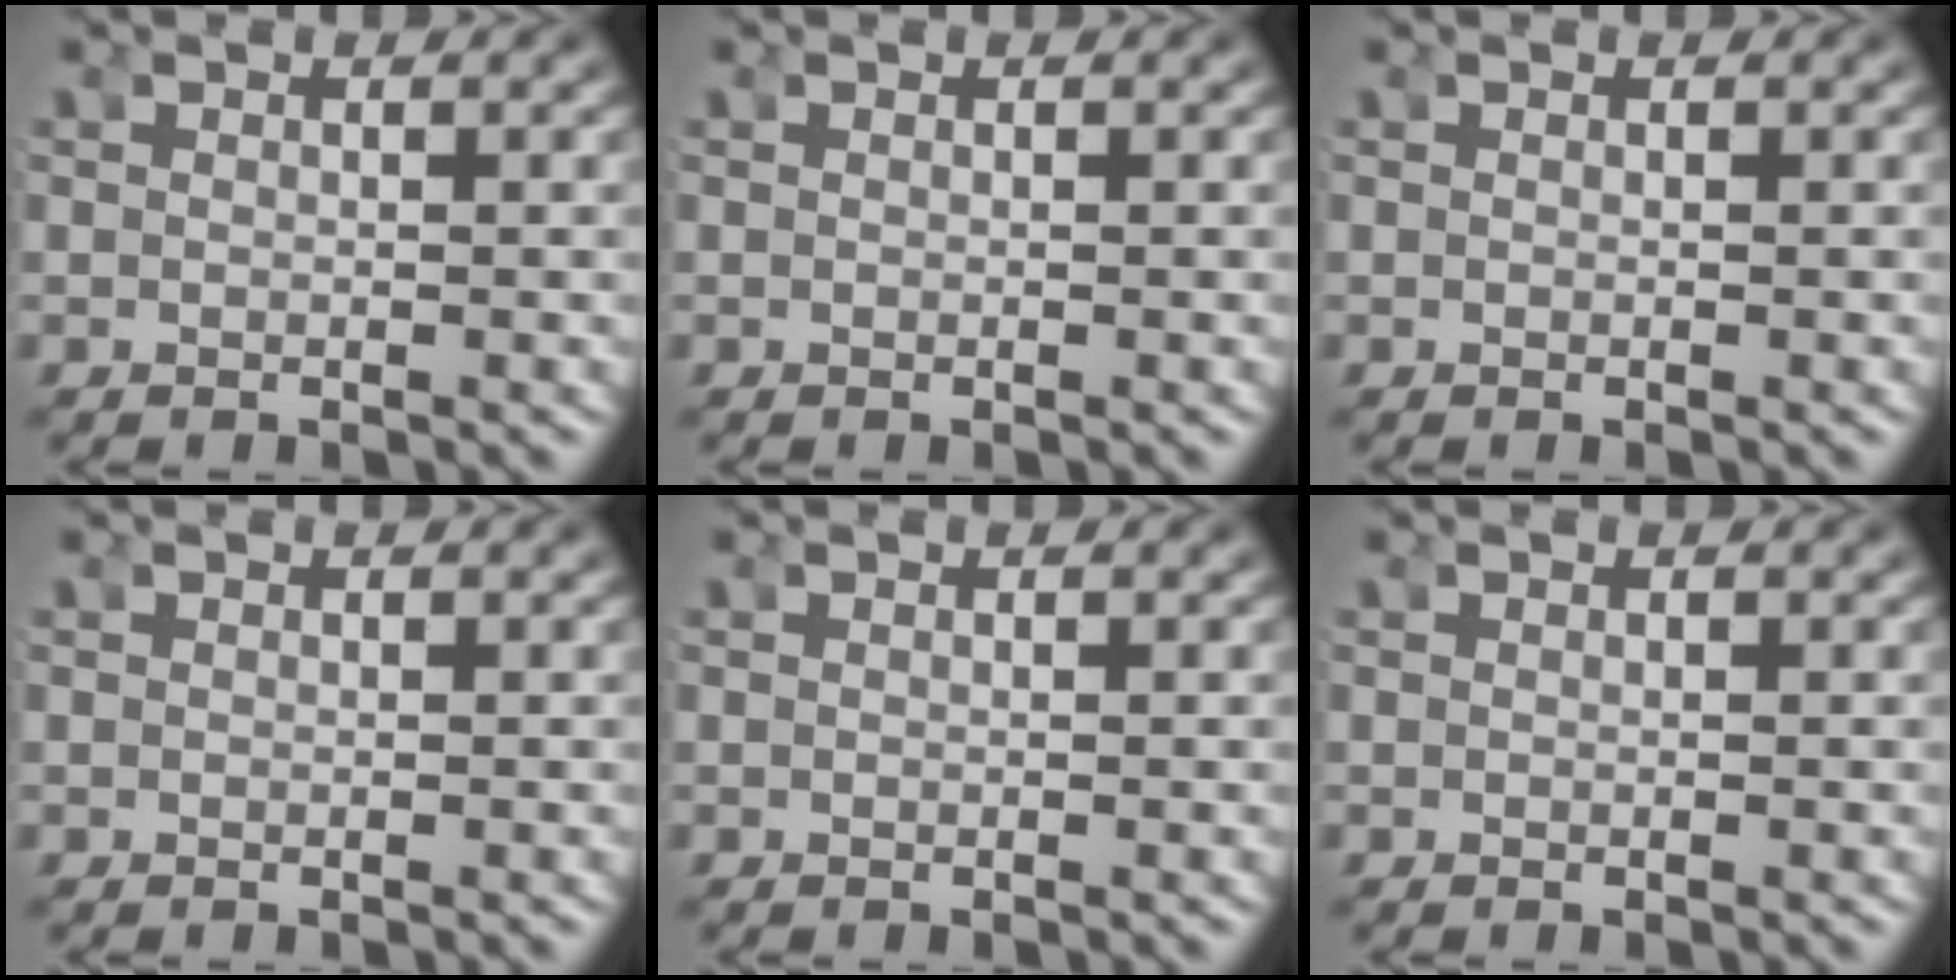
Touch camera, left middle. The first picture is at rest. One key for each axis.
{"total": 0.0}
{"total": 0.0}
{"total": 0.0}
{"total": 0.0}
{"total": 0.0}